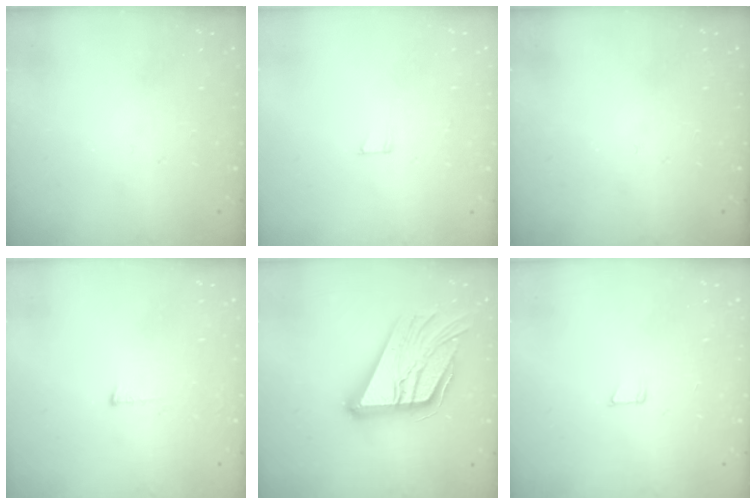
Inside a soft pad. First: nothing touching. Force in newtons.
{"total": 2.5, "press": 2.5, "slide": 0.2}
{"total": 0.0}
{"total": 3.0, "press": 3.0, "slide": 0.3}
{"total": 21.6, "press": 21.5, "slide": 2.3}
{"total": 4.0, "press": 4.0, "slide": 0.3}